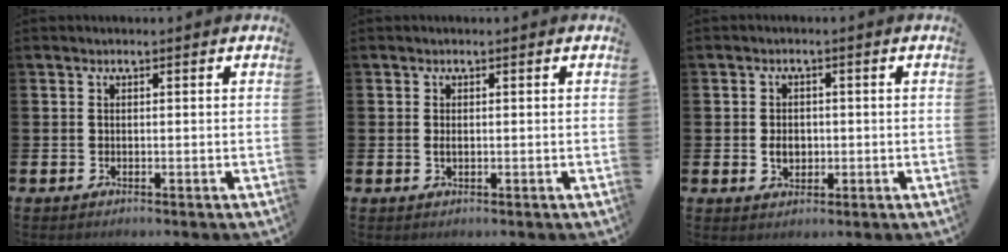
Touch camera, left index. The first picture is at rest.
{"total": 0.8, "force": [0.0, 0.4, 0.7], "torque": [-0.013, 0.004, -0.002]}
{"total": 2.6, "force": [-0.2, 2.0, 1.7], "torque": [-0.019, -0.001, -0.011]}